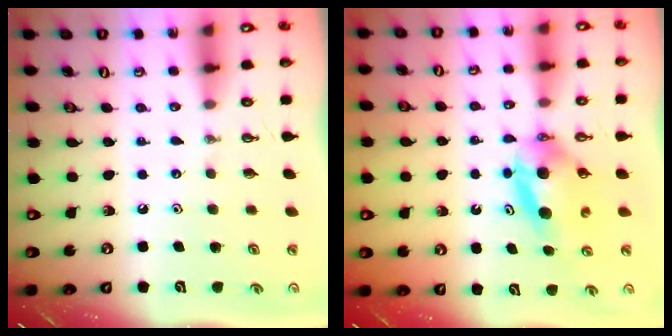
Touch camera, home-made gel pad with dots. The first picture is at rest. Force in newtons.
{"total": 6.9, "press": 6.2, "slide": 3.1}